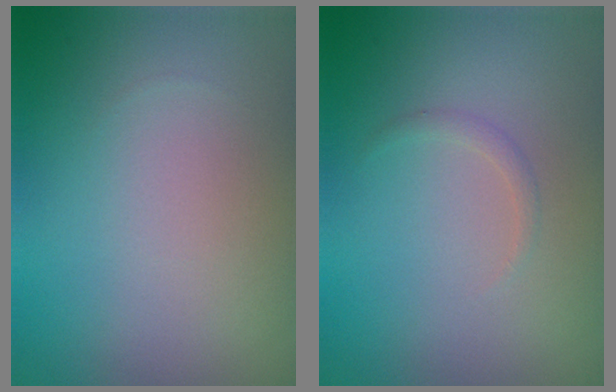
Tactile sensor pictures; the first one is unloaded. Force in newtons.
{"total": 0.7, "press": 0.7, "slide": 0.1}